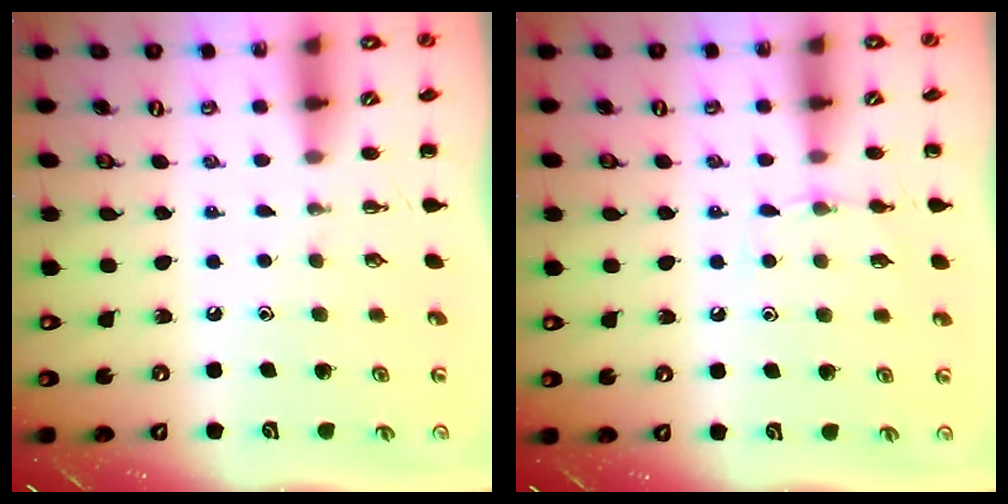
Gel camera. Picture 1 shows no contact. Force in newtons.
{"total": 5.3, "press": 5.0, "slide": 1.8}